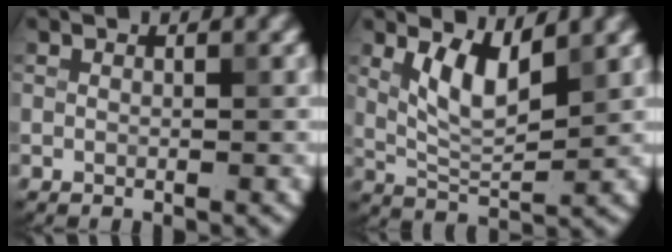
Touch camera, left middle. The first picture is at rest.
{"total": 4.3, "force": [1.9, 1.5, 3.6], "torque": [-0.077, -0.008, 0.040]}